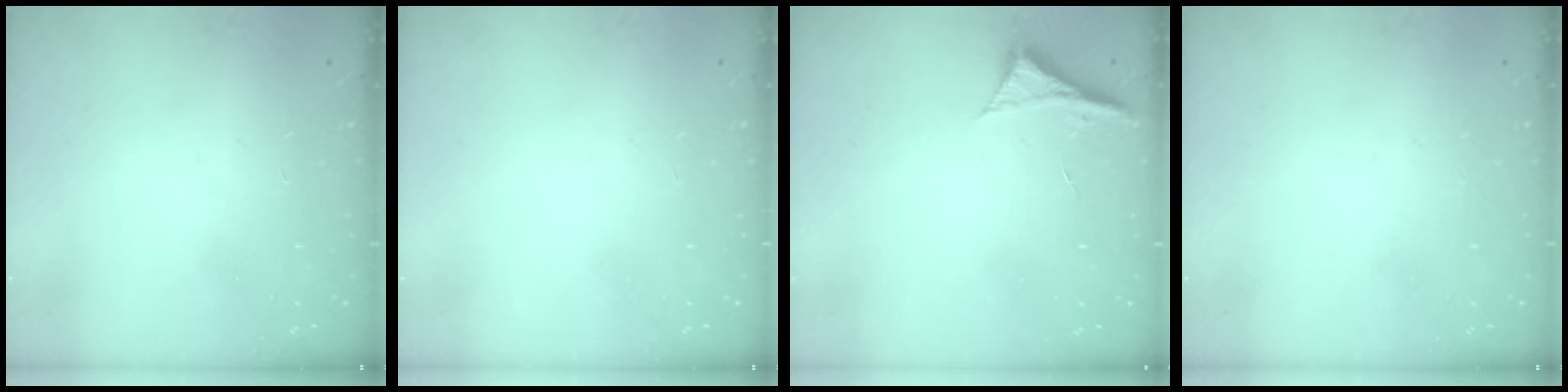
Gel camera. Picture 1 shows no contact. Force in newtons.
{"total": 0.0}
{"total": 5.4, "press": 5.4, "slide": 0.7}
{"total": 0.0}